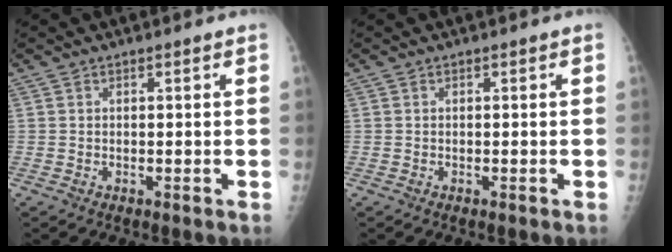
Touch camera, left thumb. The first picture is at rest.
{"total": 0.0}